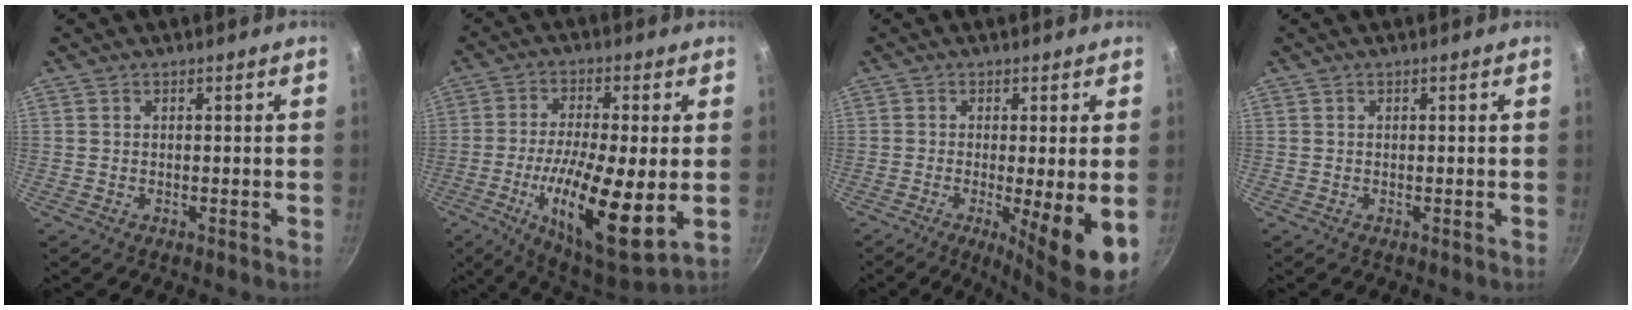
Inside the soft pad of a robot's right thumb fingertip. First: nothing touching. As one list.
[{"total": 18.5, "force": [-3.1, 5.0, 17.5], "torque": [-0.300, -0.009, -0.056]}, {"total": 9.2, "force": [-1.9, 1.1, 9.0], "torque": [-0.137, -0.012, -0.024]}, {"total": 0.0}]